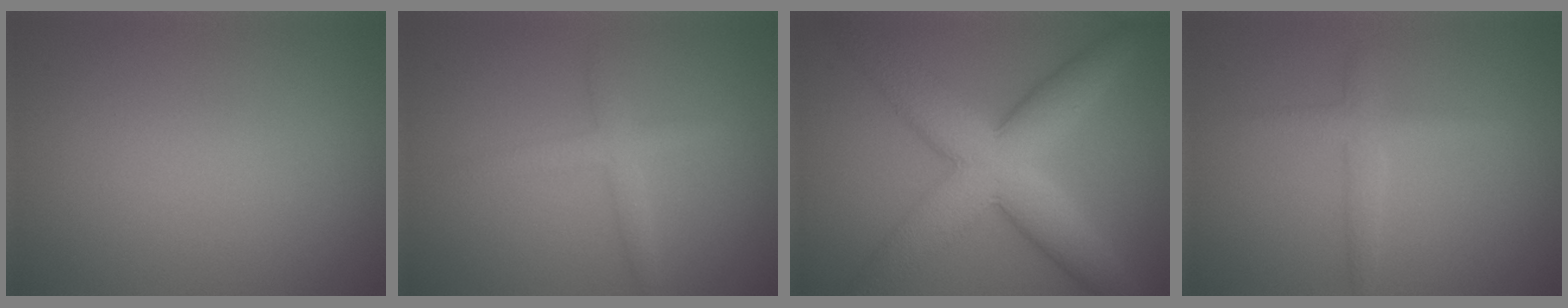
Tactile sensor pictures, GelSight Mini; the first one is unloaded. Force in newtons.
{"total": 1.9, "press": 1.9, "slide": 0.1}
{"total": 9.2, "press": 9.2, "slide": 0.2}
{"total": 1.9, "press": 1.9, "slide": 0.2}